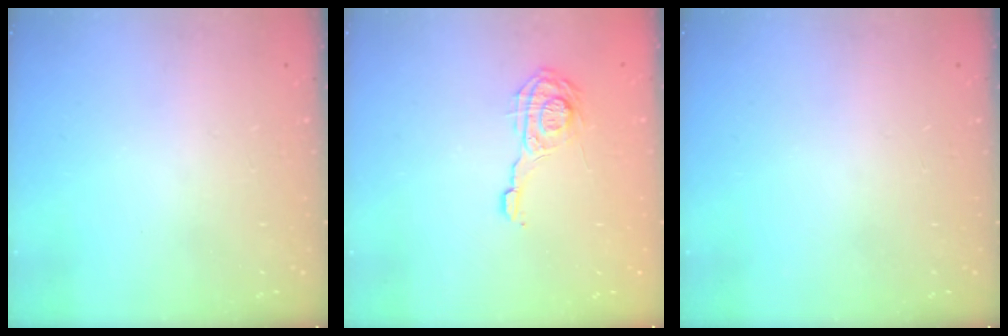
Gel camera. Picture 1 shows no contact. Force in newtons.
{"total": 10.3, "press": 10.3, "slide": 0.8}
{"total": 0.0}